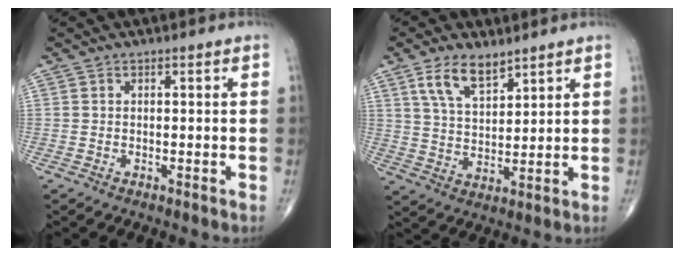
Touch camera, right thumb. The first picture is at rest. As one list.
[{"total": 8.2, "force": [5.2, 3.6, 5.1], "torque": [-0.080, -0.028, 0.104]}]